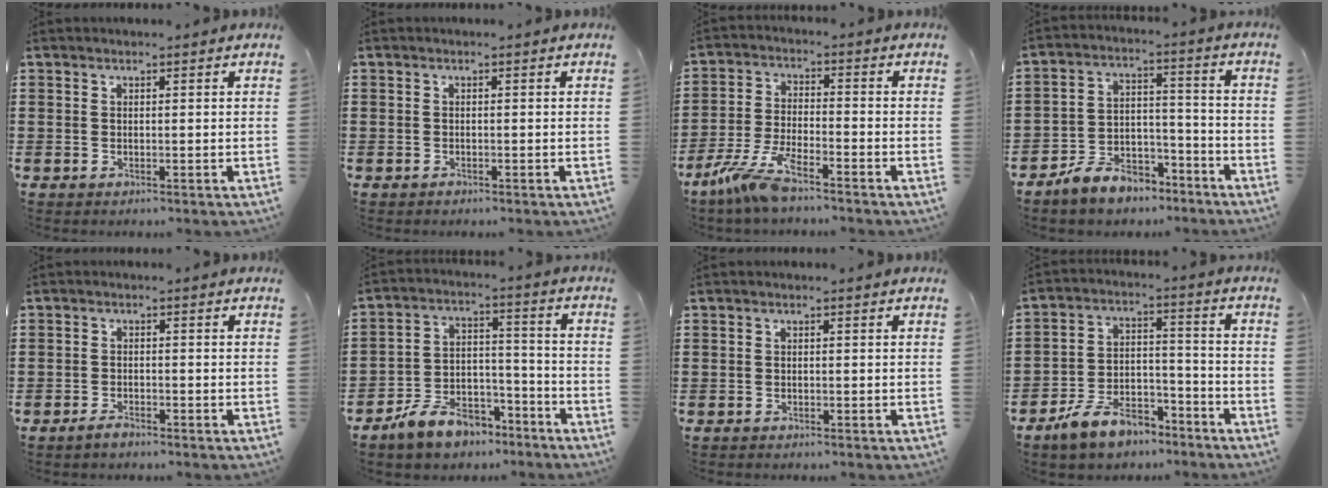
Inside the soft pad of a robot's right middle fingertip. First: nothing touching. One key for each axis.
{"total": 0.5, "fx": -0.5, "fy": 0.2, "fz": 0.1, "tx": -0.002, "ty": 0.001, "tz": -0.010}
{"total": 7.0, "fx": -5.5, "fy": 0.6, "fz": 4.2, "tx": -0.110, "ty": -0.018, "tz": -0.110}
{"total": 6.8, "fx": -6.1, "fy": 2.4, "fz": 1.5, "tx": -0.029, "ty": 0.023, "tz": -0.119}
{"total": 1.6, "fx": -1.4, "fy": 0.4, "fz": 0.6, "tx": -0.015, "ty": -0.001, "tz": -0.027}
{"total": 8.2, "fx": -7.1, "fy": 3.4, "fz": 2.4, "tx": -0.051, "ty": 0.029, "tz": -0.136}
{"total": 0.5, "fx": -0.5, "fy": 0.0, "fz": 0.1, "tx": -0.004, "ty": -0.002, "tz": -0.010}
{"total": 8.5, "fx": -7.1, "fy": 3.3, "fz": 3.3, "tx": -0.071, "ty": 0.022, "tz": -0.137}